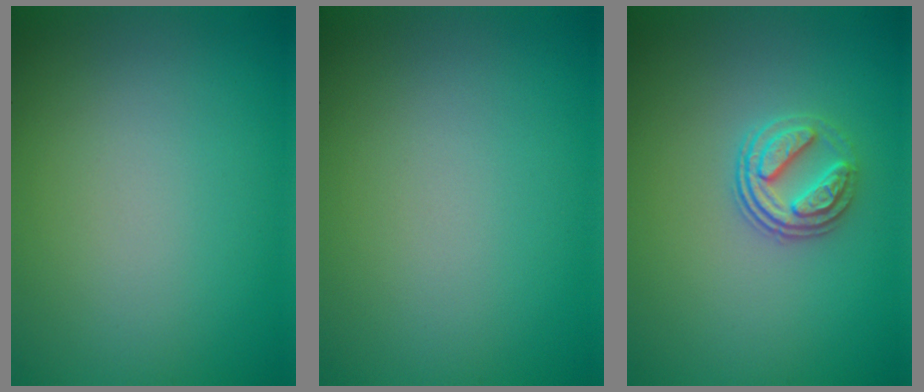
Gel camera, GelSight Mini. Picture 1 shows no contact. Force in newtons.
{"total": 0.0}
{"total": 2.9, "press": 2.6, "slide": 1.3}